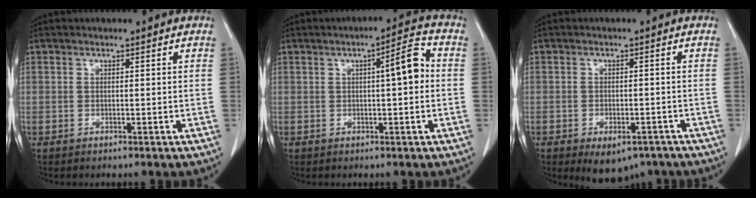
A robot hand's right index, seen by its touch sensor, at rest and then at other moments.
{"total": 5.6, "force": [0.5, 0.8, 5.5], "torque": [-0.079, 0.017, 0.002]}
{"total": 7.2, "force": [-5.1, 3.8, 3.4], "torque": [-0.037, 0.000, -0.067]}